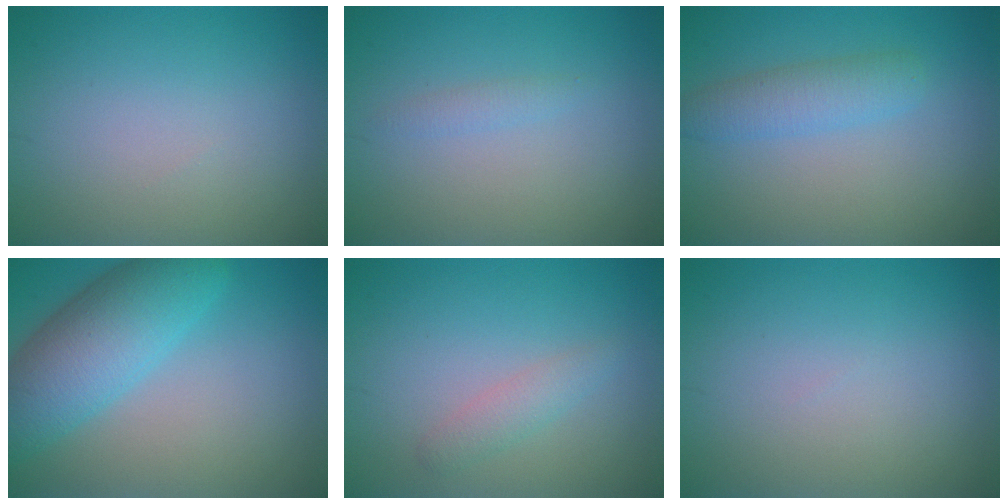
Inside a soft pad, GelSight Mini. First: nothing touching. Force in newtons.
{"total": 0.9, "press": 0.9, "slide": 0.1}
{"total": 2.8, "press": 2.8, "slide": 0.1}
{"total": 7.8, "press": 7.8, "slide": 0.2}
{"total": 1.6, "press": 1.6, "slide": 0.1}
{"total": 0.0}